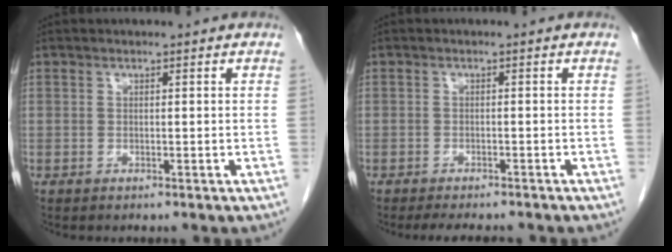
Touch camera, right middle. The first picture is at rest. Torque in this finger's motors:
{"motor_torque": [0.85, -0.67, -0.09, 0.01]}